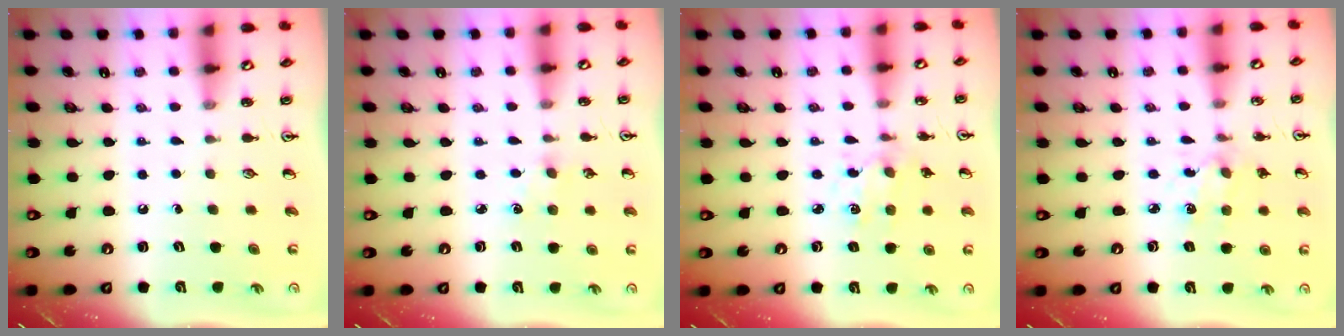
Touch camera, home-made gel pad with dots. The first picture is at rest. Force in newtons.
{"total": 4.1, "press": 4.1, "slide": 0.5}
{"total": 1.9, "press": 1.9, "slide": 0.2}
{"total": 2.5, "press": 2.4, "slide": 0.7}